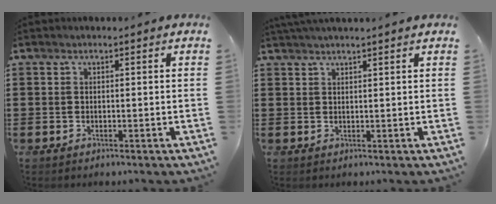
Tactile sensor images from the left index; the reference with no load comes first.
{"total": 1.4, "force": [1.3, -0.2, 0.5], "torque": [-0.010, 0.001, 0.025]}